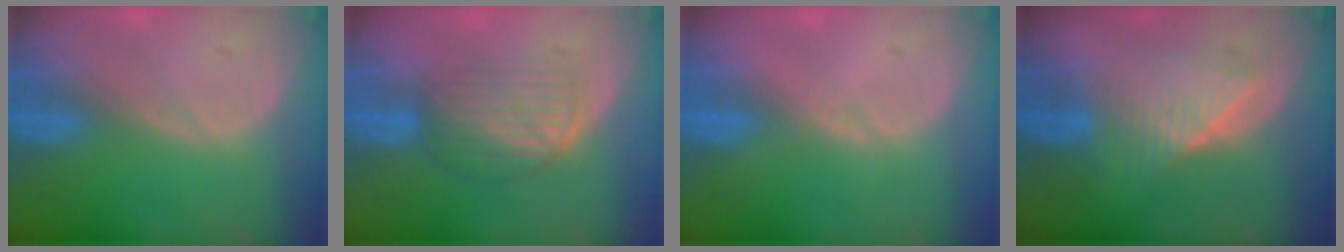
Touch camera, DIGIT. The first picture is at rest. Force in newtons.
{"total": 5.8, "press": 5.6, "slide": 1.7}
{"total": 0.7, "press": 0.5, "slide": 0.4}
{"total": 6.4, "press": 6.3, "slide": 1.1}